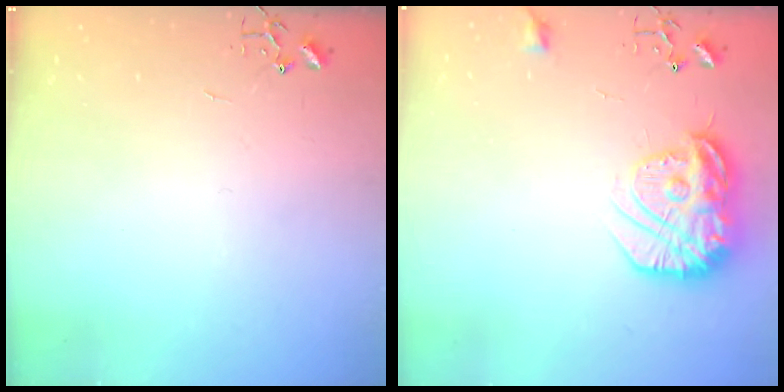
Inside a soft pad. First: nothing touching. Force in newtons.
{"total": 18.4, "press": 18.3, "slide": 1.2}